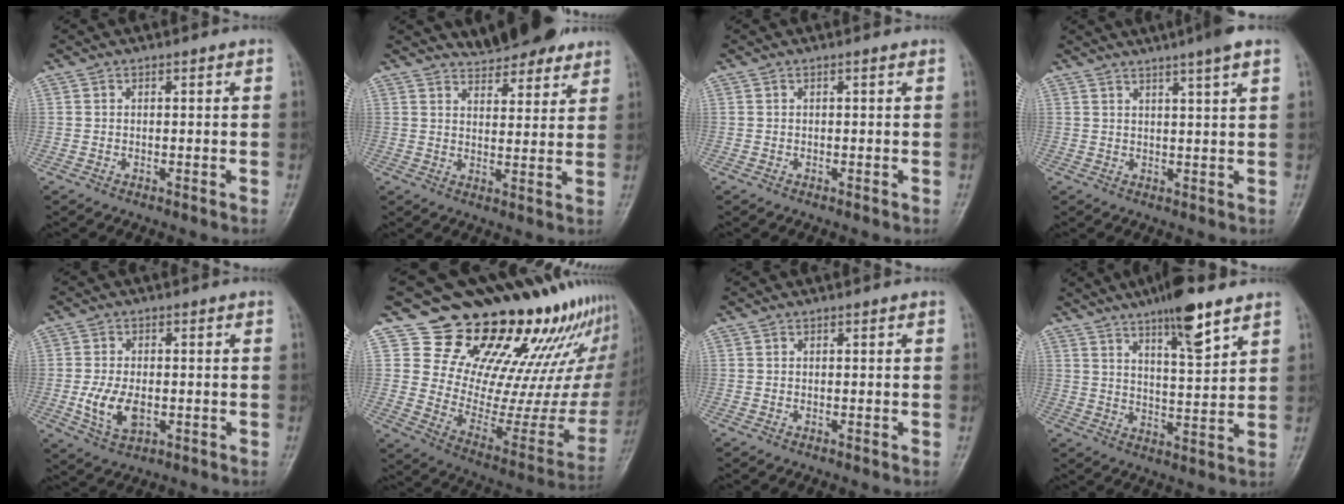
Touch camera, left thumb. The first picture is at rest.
{"total": 9.3, "force": [8.0, 3.6, 3.1], "torque": [-0.018, -0.040, 0.112]}
{"total": 0.0}
{"total": 6.7, "force": [4.8, -0.1, 4.7], "torque": [-0.063, 0.001, 0.066]}
{"total": 7.3, "force": [-1.4, 4.3, 5.7], "torque": [-0.106, -0.003, -0.022]}
{"total": 27.0, "force": [21.2, 11.9, 11.8], "torque": [-0.123, -0.150, 0.295]}
{"total": 0.0}
{"total": 11.1, "force": [7.3, 2.4, 8.0], "torque": [-0.115, -0.039, 0.117]}